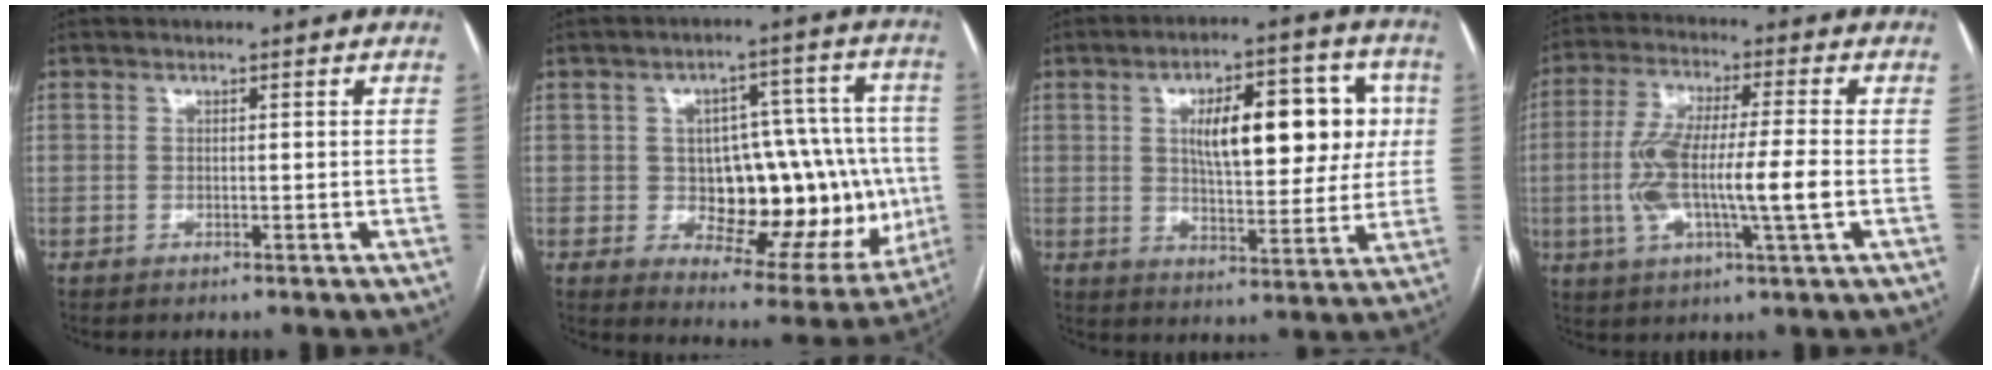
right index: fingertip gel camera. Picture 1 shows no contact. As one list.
[{"total": 19.0, "force": [-1.9, 8.8, 16.7], "torque": [-0.198, 0.029, -0.005]}, {"total": 15.0, "force": [3.3, 6.2, 13.2], "torque": [-0.185, 0.033, 0.054]}, {"total": 12.6, "force": [-1.7, 1.6, 12.4], "torque": [-0.249, 0.008, -0.032]}]